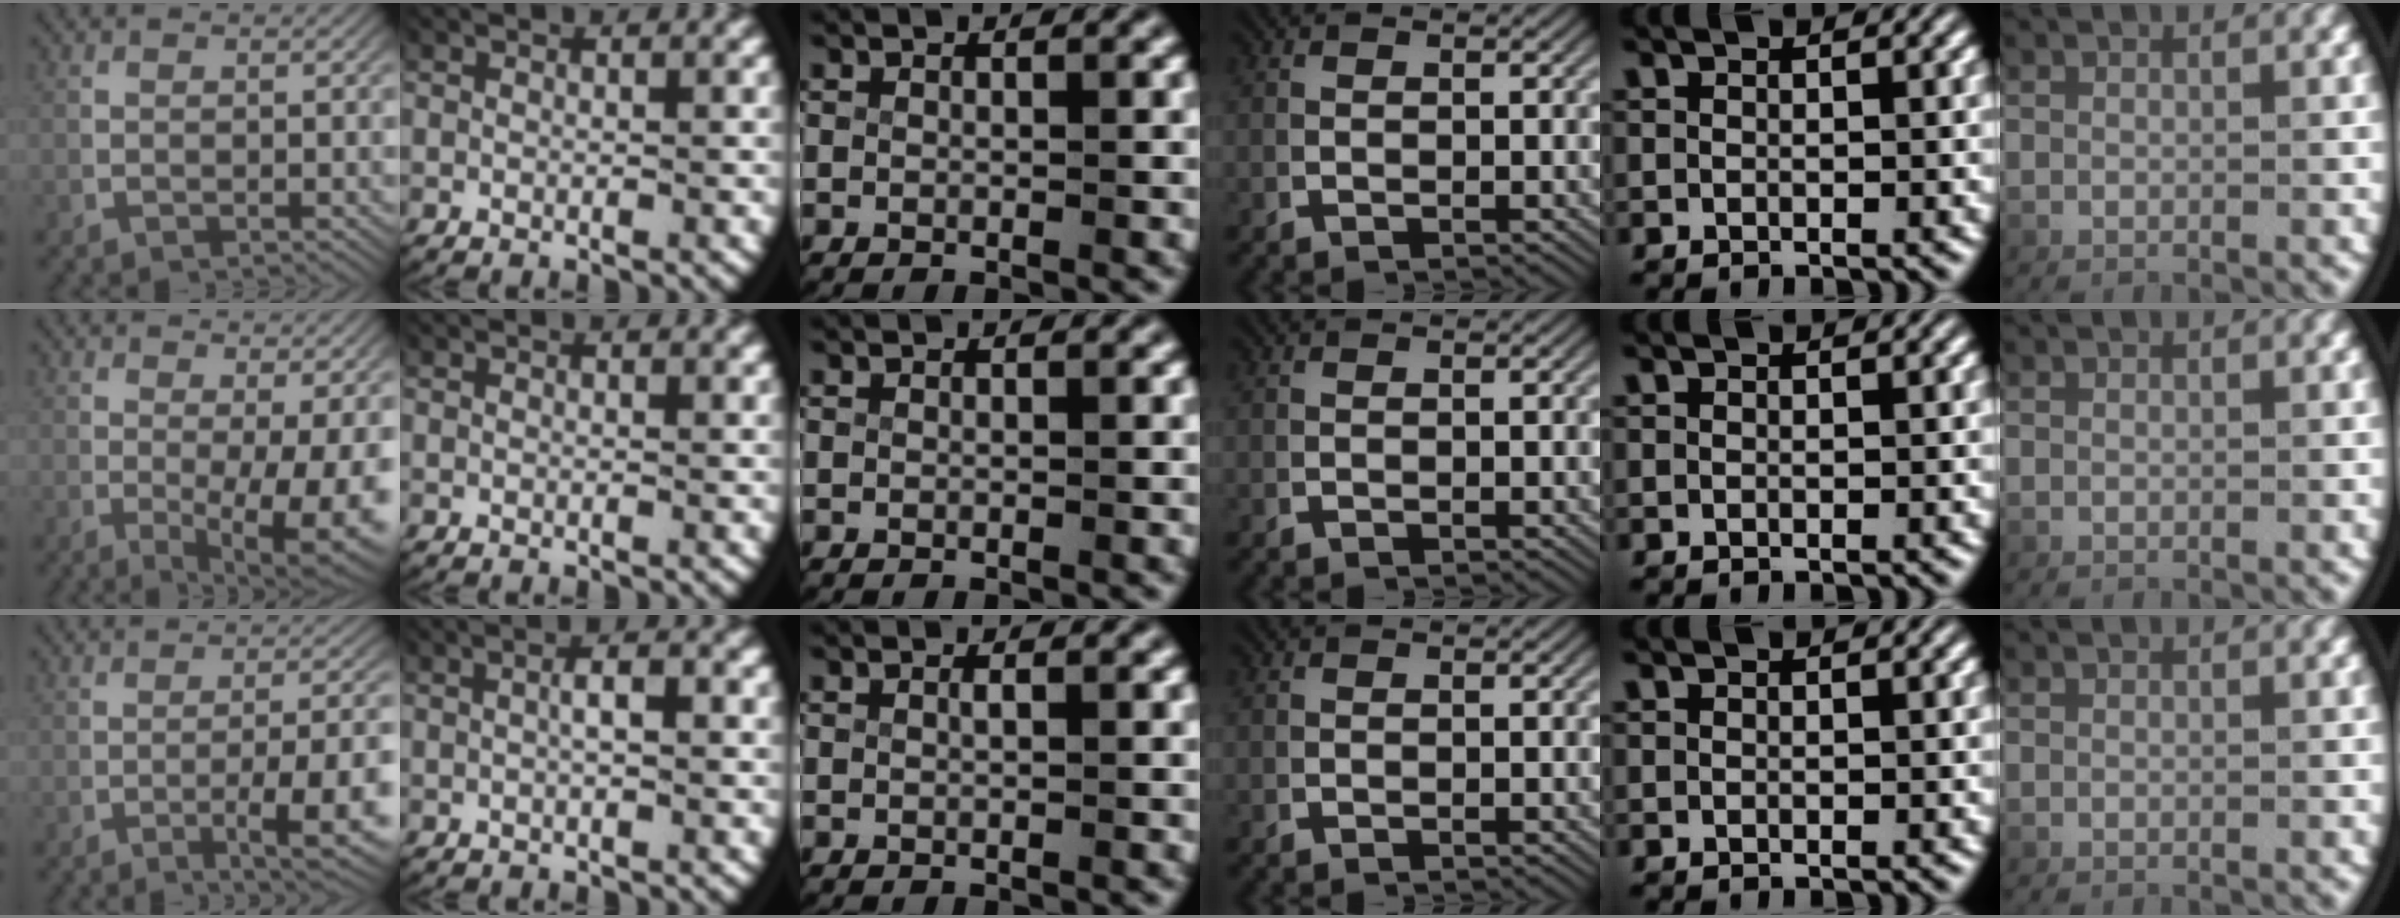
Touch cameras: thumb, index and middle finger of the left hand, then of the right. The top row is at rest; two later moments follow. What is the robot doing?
{"motion": "lift_and_place", "object": "map"}